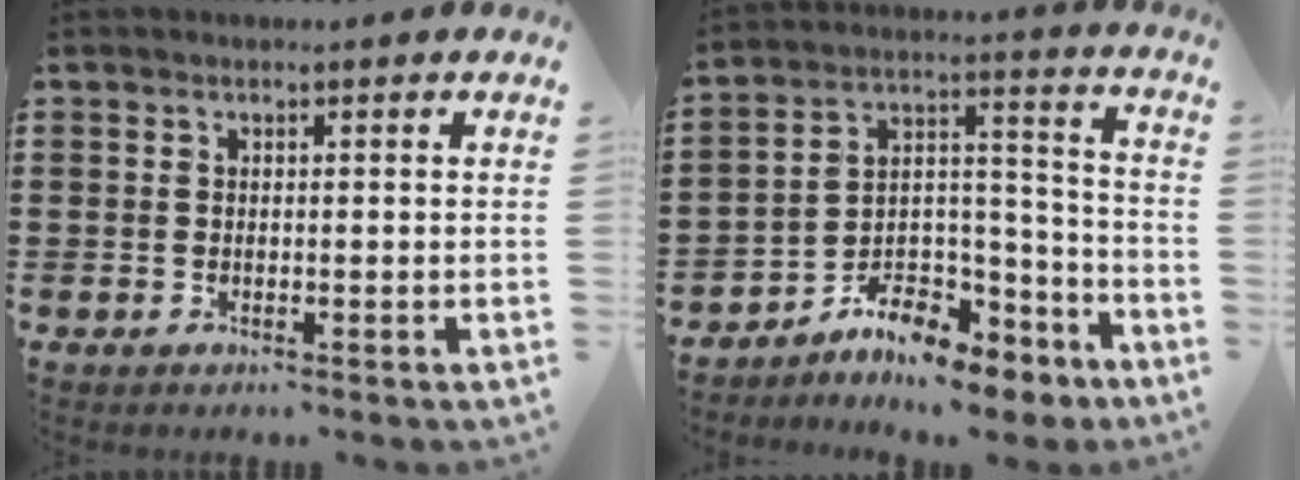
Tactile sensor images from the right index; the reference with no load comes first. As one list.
[{"total": 7.9, "force": [-7.2, 3.0, 1.7], "torque": [-0.017, 0.018, -0.132]}]